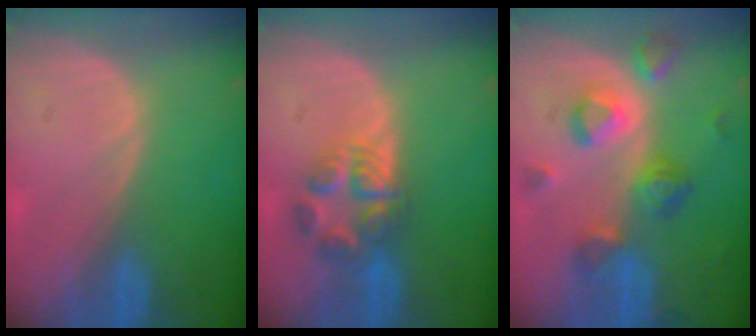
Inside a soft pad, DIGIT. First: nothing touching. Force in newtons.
{"total": 5.9, "press": 5.8, "slide": 0.6}
{"total": 8.0, "press": 7.7, "slide": 2.1}